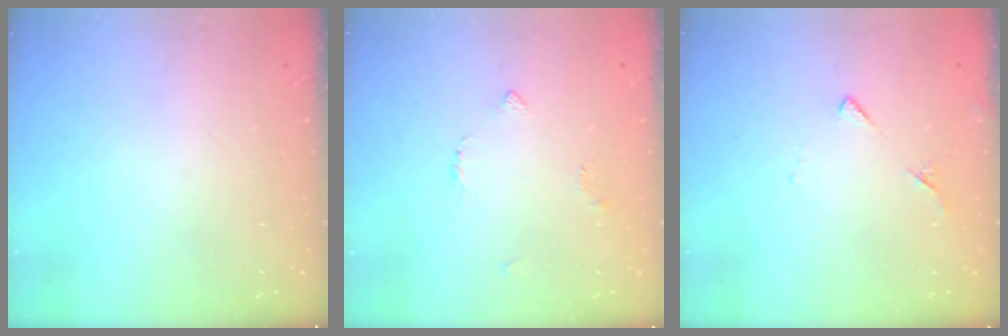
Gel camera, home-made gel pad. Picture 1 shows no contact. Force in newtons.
{"total": 2.8, "press": 2.7, "slide": 0.7}
{"total": 4.8, "press": 4.8, "slide": 0.5}